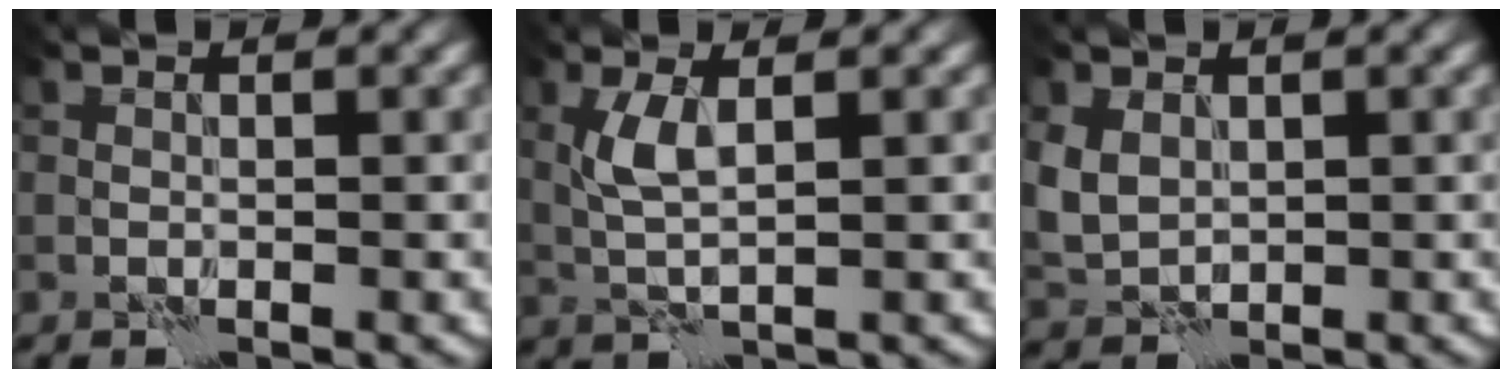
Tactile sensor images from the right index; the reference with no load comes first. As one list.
[{"total": 3.0, "force": [0.7, 0.8, 2.8], "torque": [-0.065, 0.005, 0.015]}, {"total": 3.2, "force": [0.9, 2.3, 2.0], "torque": [-0.053, 0.001, 0.019]}]